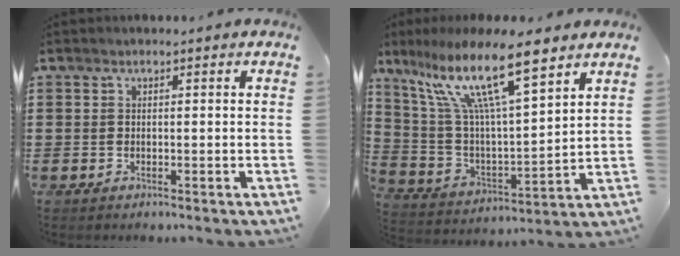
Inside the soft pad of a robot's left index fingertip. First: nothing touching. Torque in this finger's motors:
{"motor_torque": [1.76, -0.38, 1.05, 0.21]}